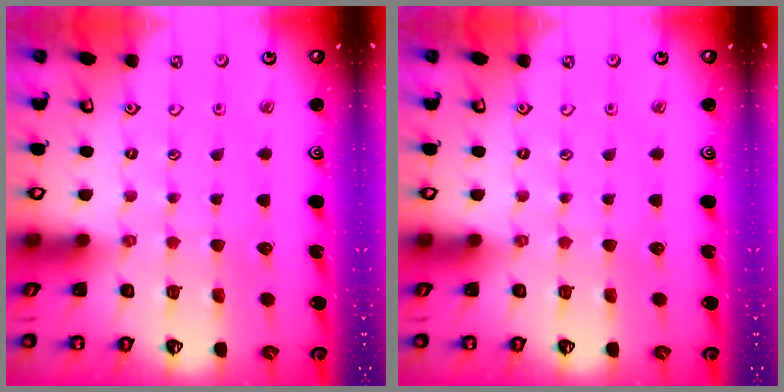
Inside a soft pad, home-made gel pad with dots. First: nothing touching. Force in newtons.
{"total": 0.0}